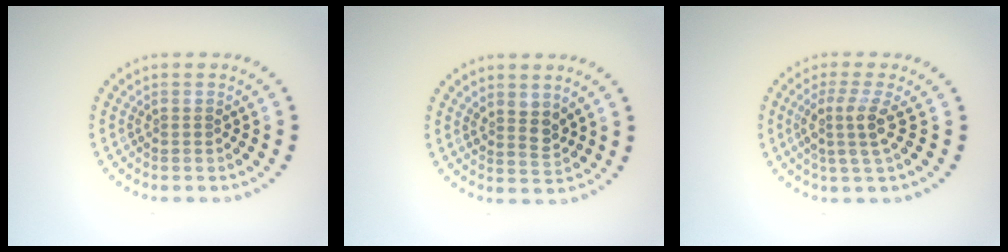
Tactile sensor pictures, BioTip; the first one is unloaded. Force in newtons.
{"total": 1.9, "press": 1.6, "slide": 1.1}
{"total": 2.9, "press": 2.2, "slide": 1.8}